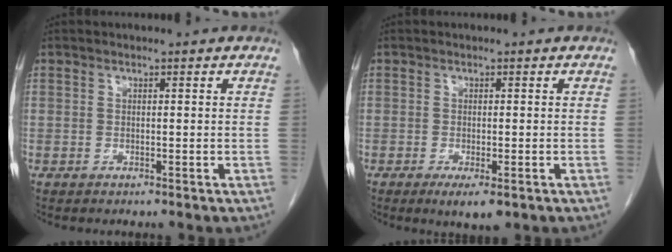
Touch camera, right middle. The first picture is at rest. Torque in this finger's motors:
{"motor_torque": [0.65, -0.21, 0.05, 0.04]}